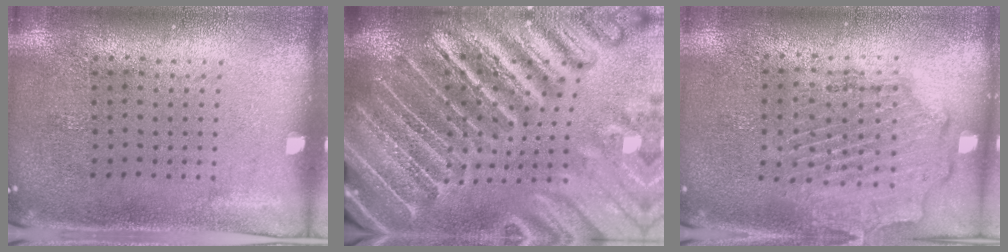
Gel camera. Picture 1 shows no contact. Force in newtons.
{"total": 5.1, "press": 4.6, "slide": 2.2}
{"total": 1.9, "press": 1.7, "slide": 0.7}